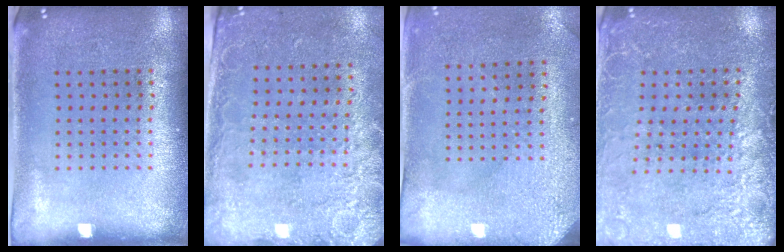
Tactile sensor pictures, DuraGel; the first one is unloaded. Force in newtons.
{"total": 2.6, "press": 2.1, "slide": 1.5}
{"total": 3.0, "press": 2.5, "slide": 1.7}
{"total": 2.9, "press": 2.8, "slide": 0.4}